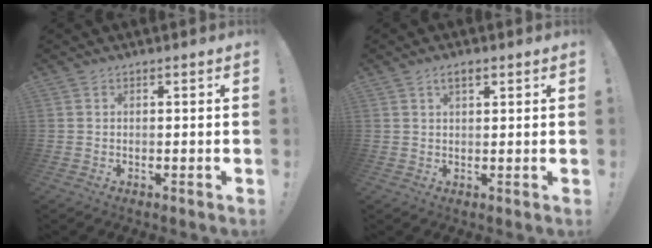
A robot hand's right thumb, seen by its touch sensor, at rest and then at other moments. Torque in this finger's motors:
{"motor_torque": [-0.16, 0.30, 0.22, 0.00, -0.02]}